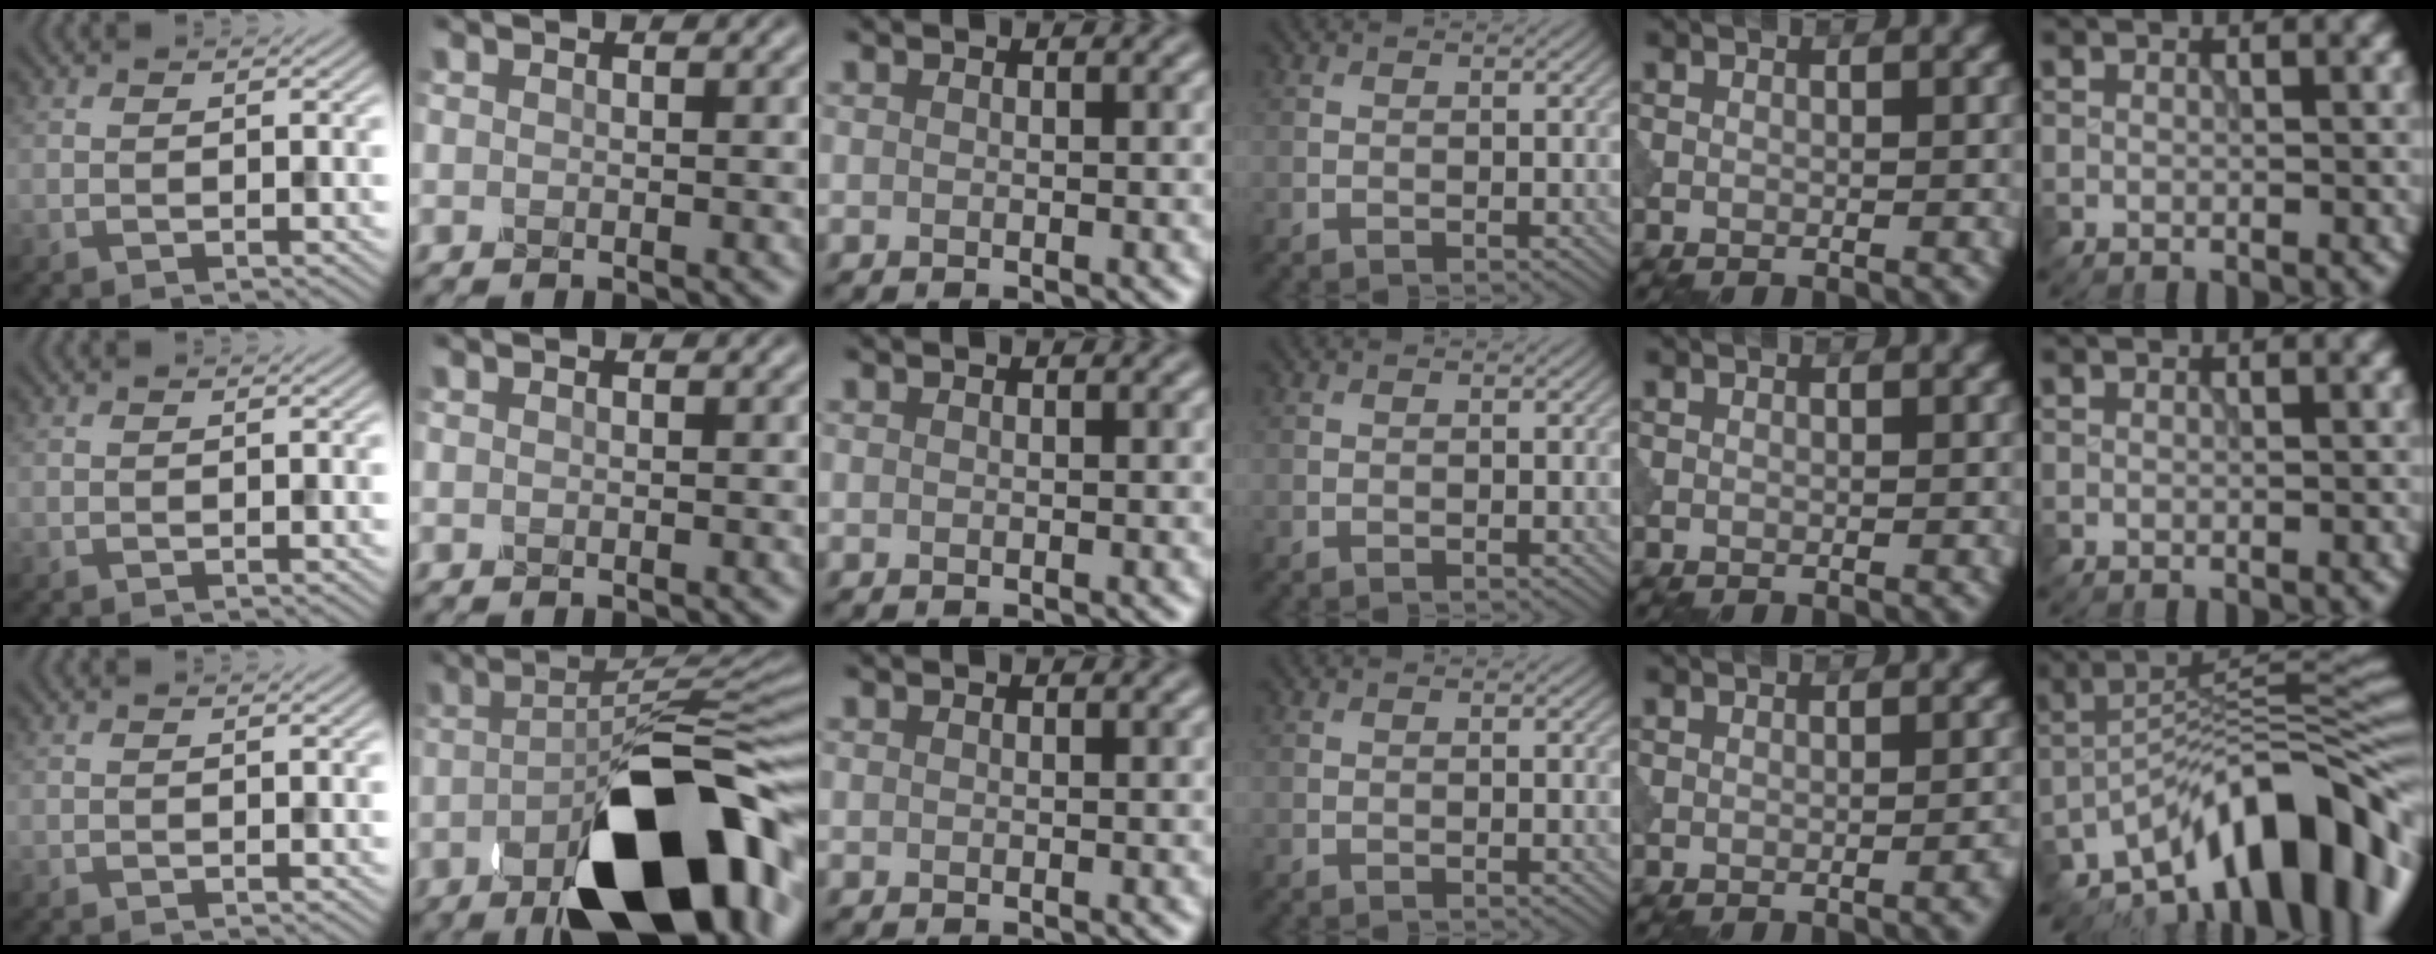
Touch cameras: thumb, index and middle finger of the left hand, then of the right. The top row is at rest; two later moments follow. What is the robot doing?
{"motion": "dispense", "object": "dispenser bottle"}